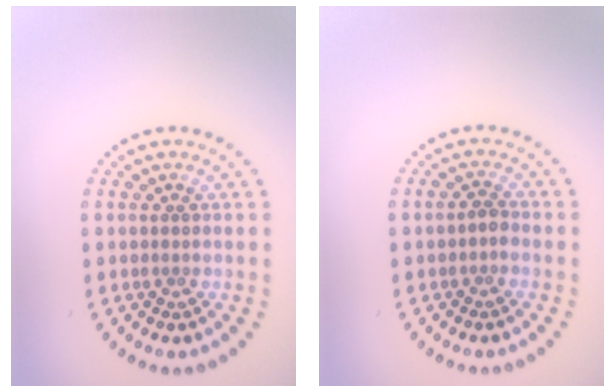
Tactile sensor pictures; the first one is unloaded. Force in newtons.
{"total": 1.0, "press": 0.9, "slide": 0.3}